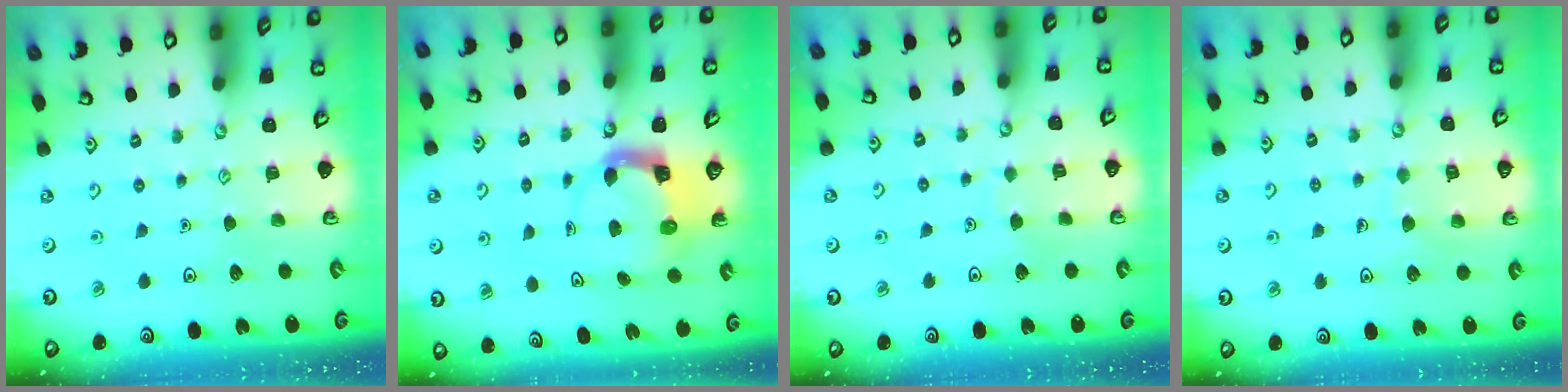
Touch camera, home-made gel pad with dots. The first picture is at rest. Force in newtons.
{"total": 3.7, "press": 3.6, "slide": 0.5}
{"total": 2.6, "press": 2.6, "slide": 0.1}
{"total": 5.7, "press": 5.7, "slide": 0.4}